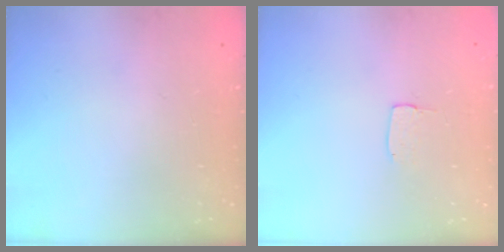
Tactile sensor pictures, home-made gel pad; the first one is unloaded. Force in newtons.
{"total": 2.9, "press": 2.9, "slide": 0.2}